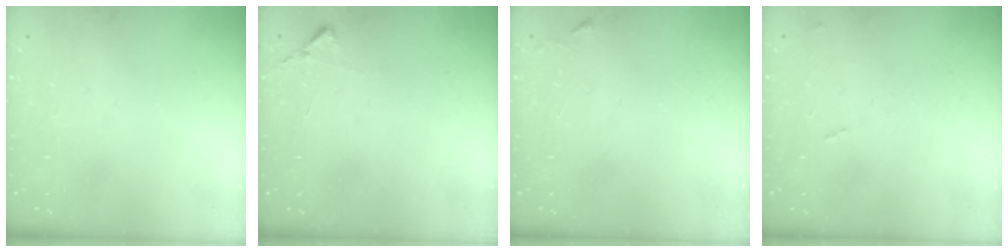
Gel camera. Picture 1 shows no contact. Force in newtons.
{"total": 5.5, "press": 5.5, "slide": 0.4}
{"total": 2.3, "press": 2.3, "slide": 0.4}
{"total": 6.8, "press": 6.8, "slide": 0.6}